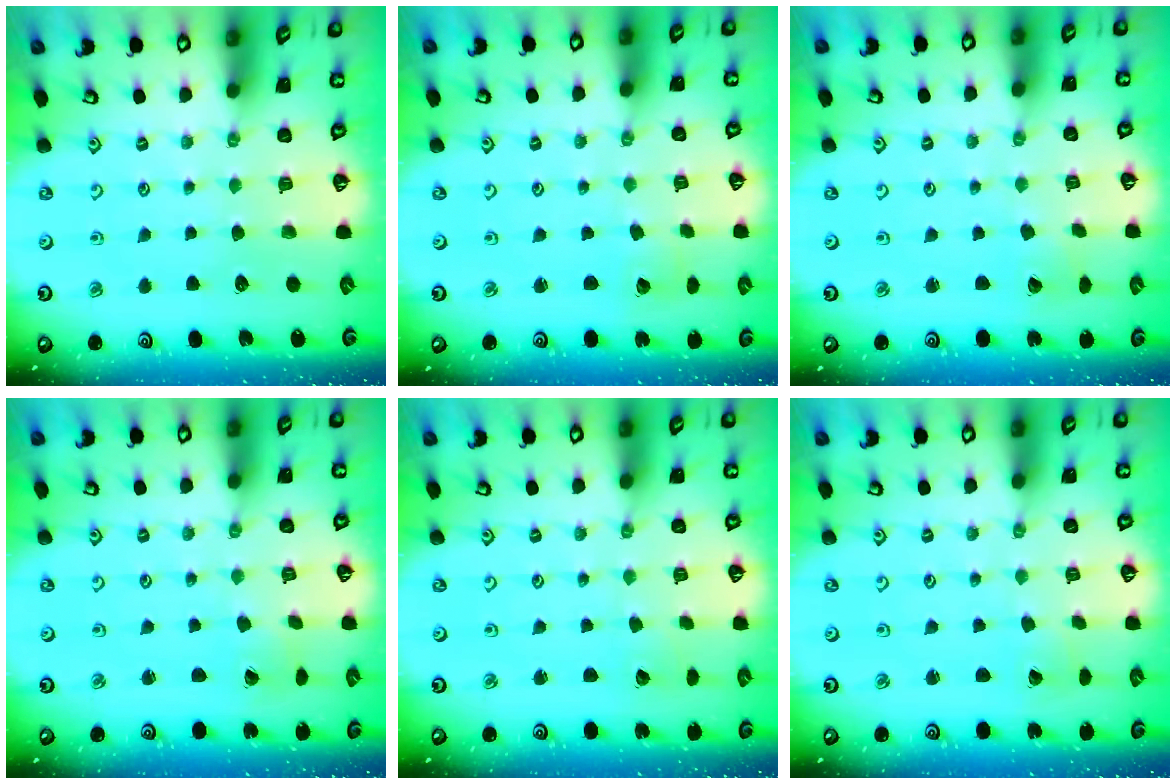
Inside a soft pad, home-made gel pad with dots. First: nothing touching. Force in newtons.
{"total": 2.1, "press": 2.1, "slide": 0.2}
{"total": 2.6, "press": 2.6, "slide": 0.1}
{"total": 1.1, "press": 1.1, "slide": 0.1}
{"total": 1.8, "press": 1.8, "slide": 0.1}
{"total": 1.0, "press": 1.0, "slide": 0.1}